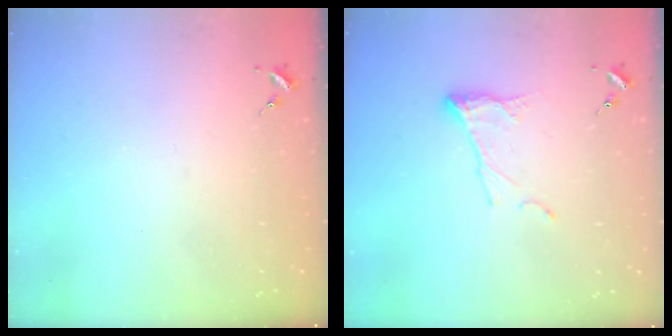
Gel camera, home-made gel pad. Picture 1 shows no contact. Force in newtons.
{"total": 8.9, "press": 8.9, "slide": 0.4}